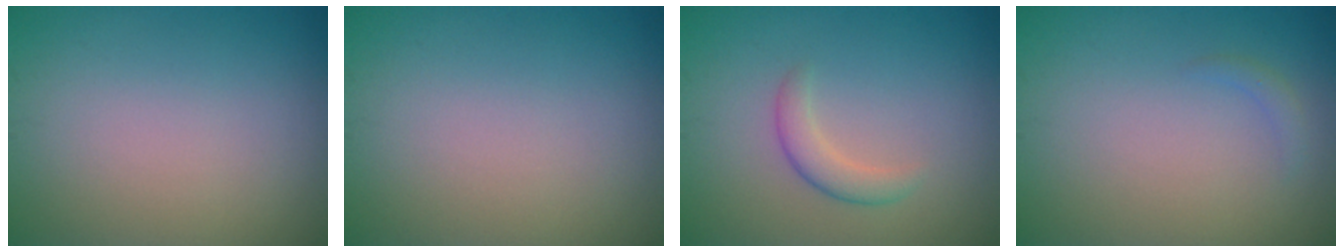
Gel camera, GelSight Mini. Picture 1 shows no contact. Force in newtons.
{"total": 0.0}
{"total": 2.1, "press": 2.1, "slide": 0.1}
{"total": 0.8, "press": 0.8, "slide": 0.1}